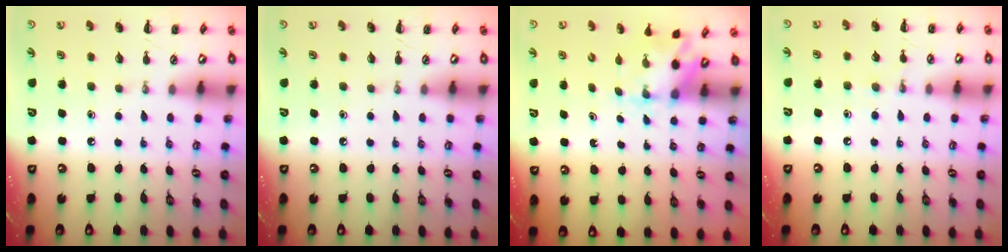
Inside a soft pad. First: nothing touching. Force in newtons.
{"total": 0.0}
{"total": 3.2, "press": 3.1, "slide": 0.3}
{"total": 5.8, "press": 5.6, "slide": 1.6}